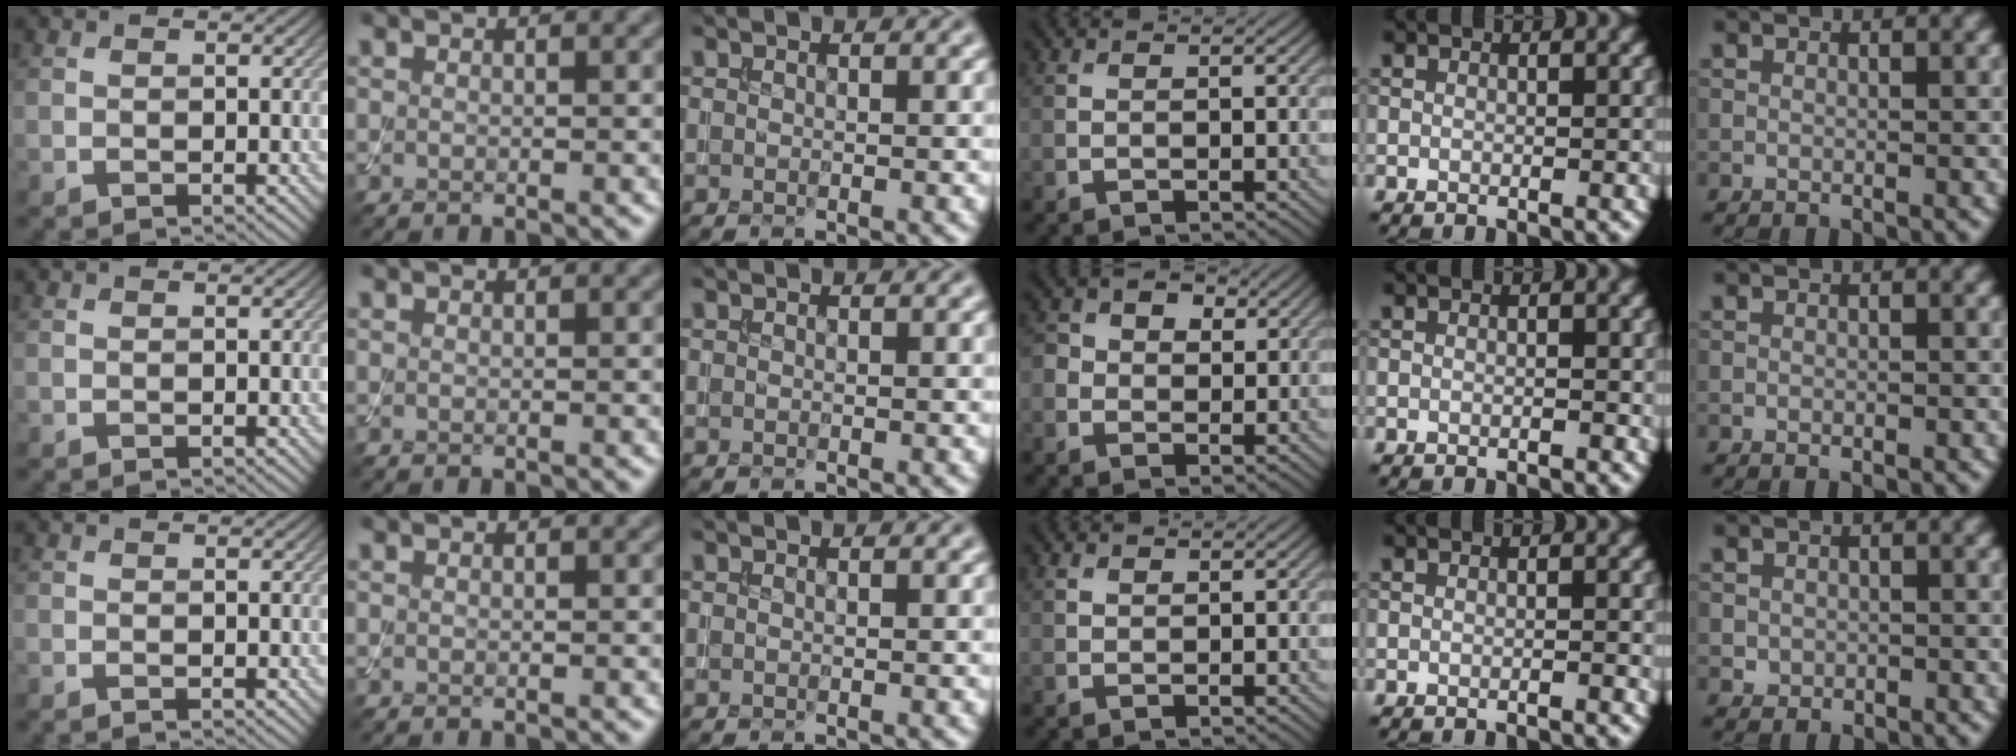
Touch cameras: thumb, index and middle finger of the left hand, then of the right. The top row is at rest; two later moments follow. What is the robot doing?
{"motion": "assemble", "object": "toy tower of hanoi"}